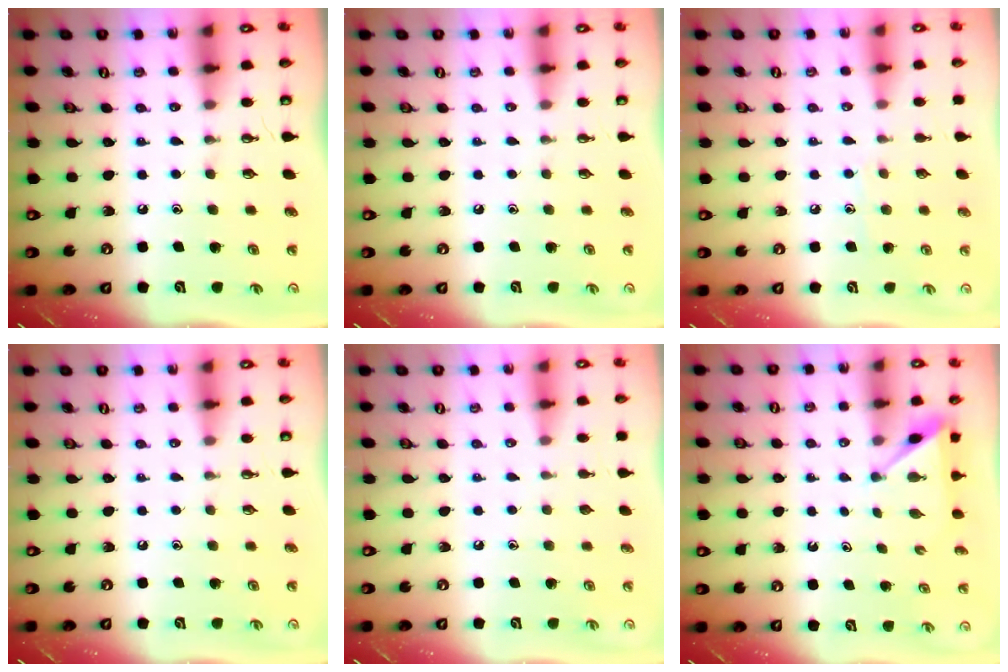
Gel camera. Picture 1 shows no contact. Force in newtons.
{"total": 0.0}
{"total": 5.9, "press": 5.8, "slide": 0.7}
{"total": 0.0}
{"total": 0.0}
{"total": 2.7, "press": 2.7, "slide": 0.3}